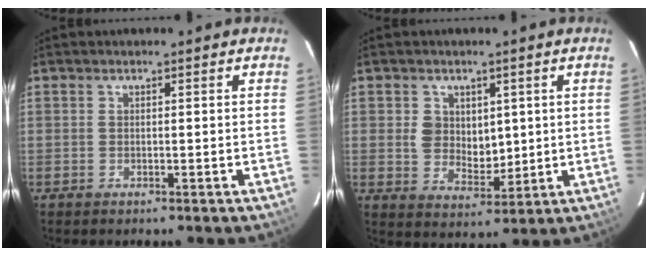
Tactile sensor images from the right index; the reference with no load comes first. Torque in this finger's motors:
{"motor_torque": [0.20, -0.06, 0.14, 0.06]}